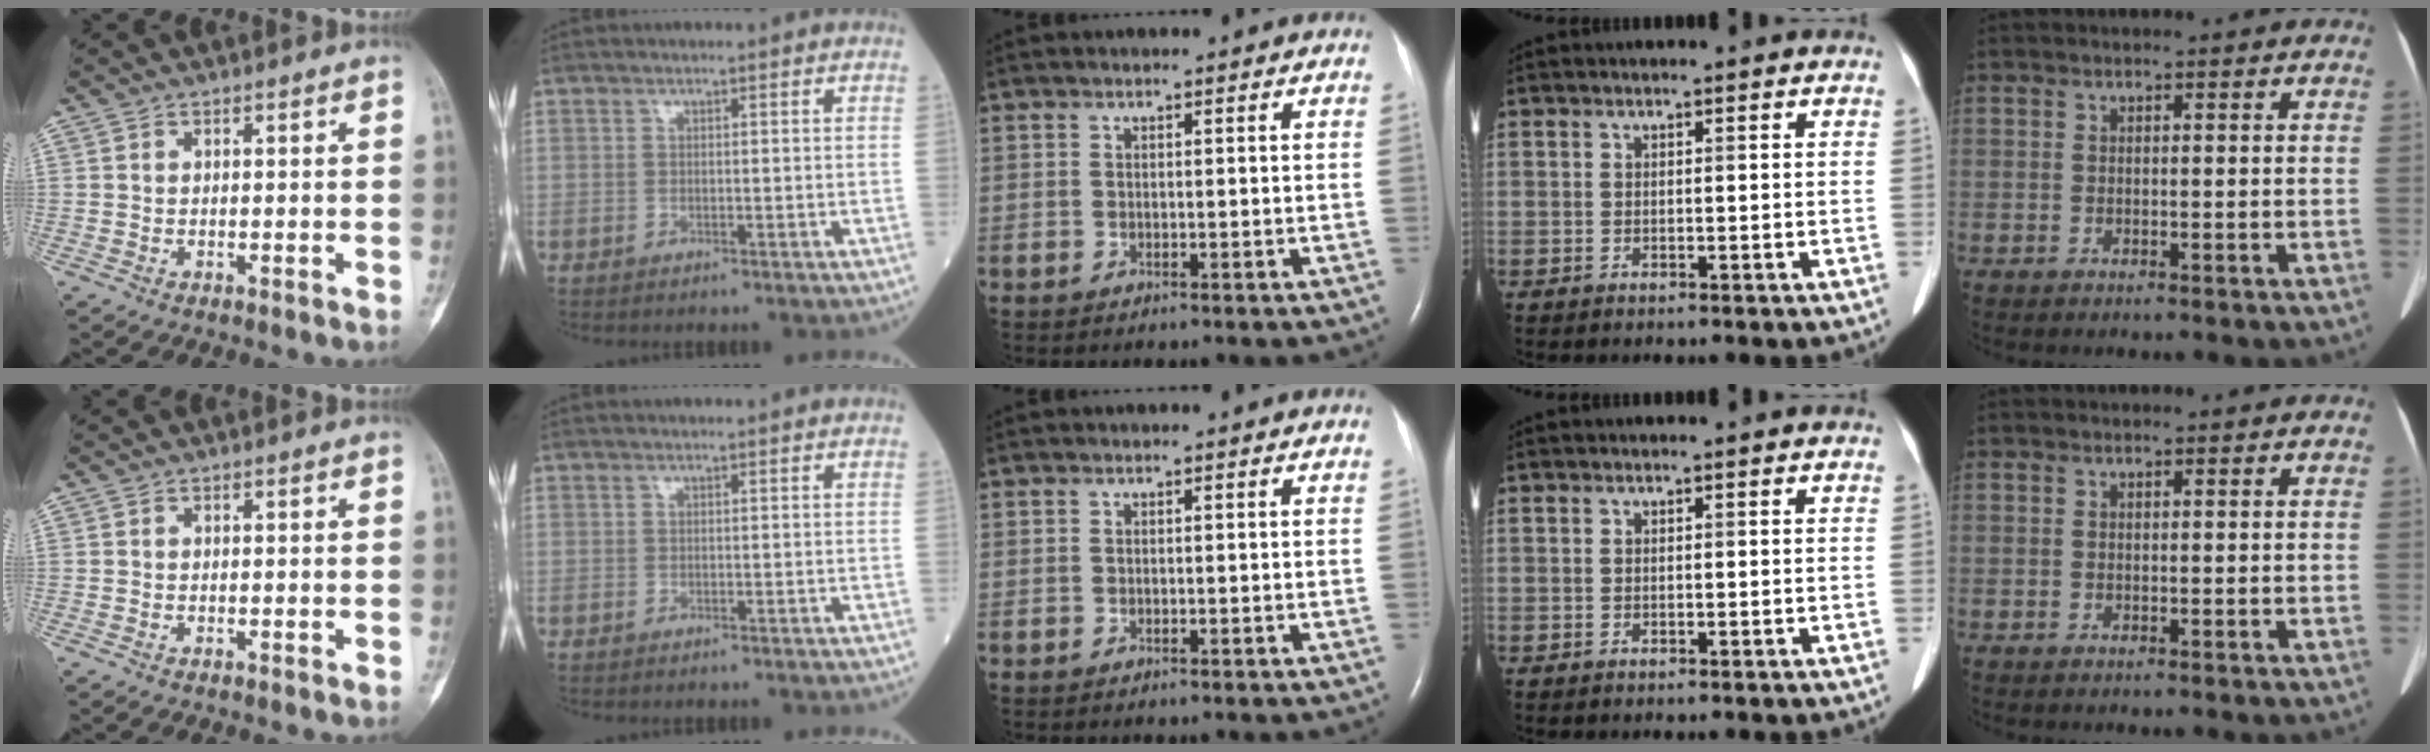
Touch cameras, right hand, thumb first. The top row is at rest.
{}